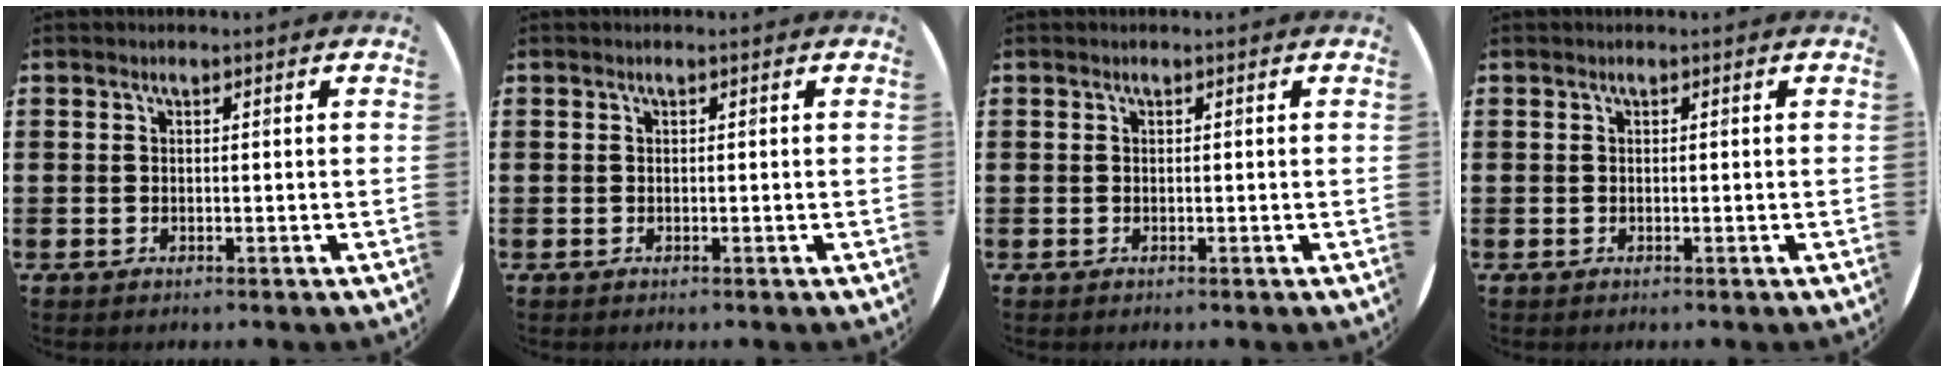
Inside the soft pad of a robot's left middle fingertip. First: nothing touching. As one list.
[{"total": 0.0}, {"total": 0.0}, {"total": 0.0}]